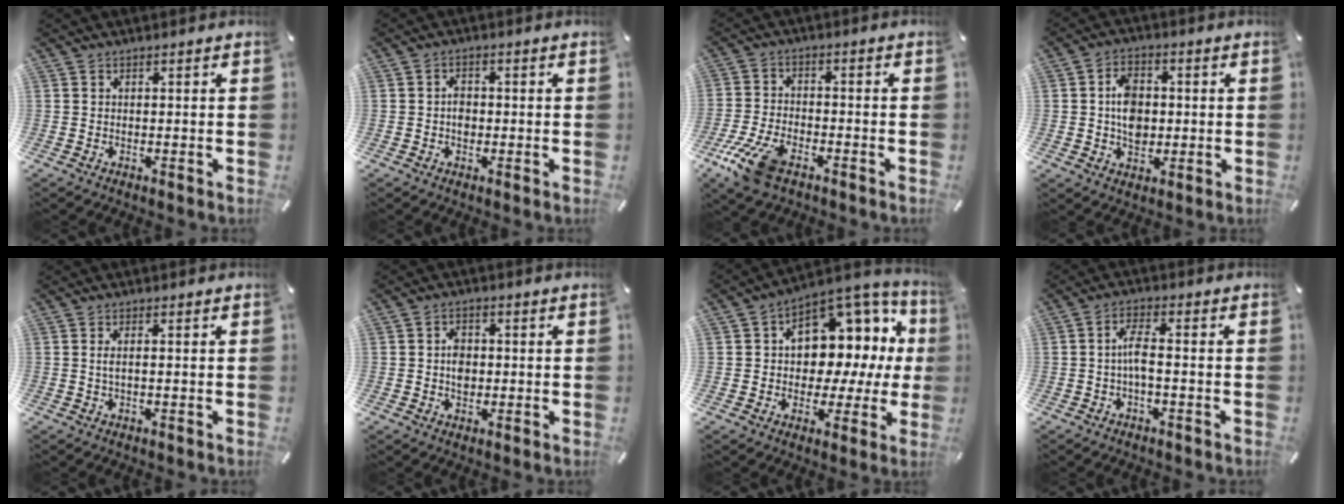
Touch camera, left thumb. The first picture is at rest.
{"total": 2.8, "force": [-0.3, 2.1, 1.8], "torque": [-0.027, 0.002, -0.008]}
{"total": 10.5, "force": [-6.3, 5.1, 6.7], "torque": [-0.152, 0.020, -0.120]}
{"total": 7.5, "force": [-0.1, 5.7, 4.9], "torque": [-0.084, 0.001, -0.006]}
{"total": 2.1, "force": [0.1, 0.3, 2.0], "torque": [-0.040, -0.005, 0.001]}
{"total": 3.9, "force": [-0.1, 3.0, 2.5], "torque": [-0.032, 0.002, -0.006]}
{"total": 11.6, "force": [3.2, 9.3, 6.1], "torque": [-0.073, -0.051, 0.065]}
{"total": 5.0, "force": [-0.7, 1.4, 4.7], "torque": [-0.100, 0.000, -0.018]}